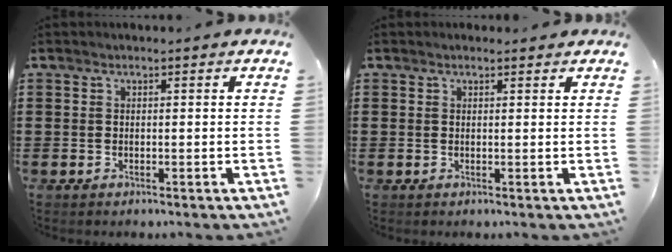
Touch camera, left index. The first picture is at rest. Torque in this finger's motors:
{"motor_torque": [0.03, 0.06, -0.21, -0.06]}